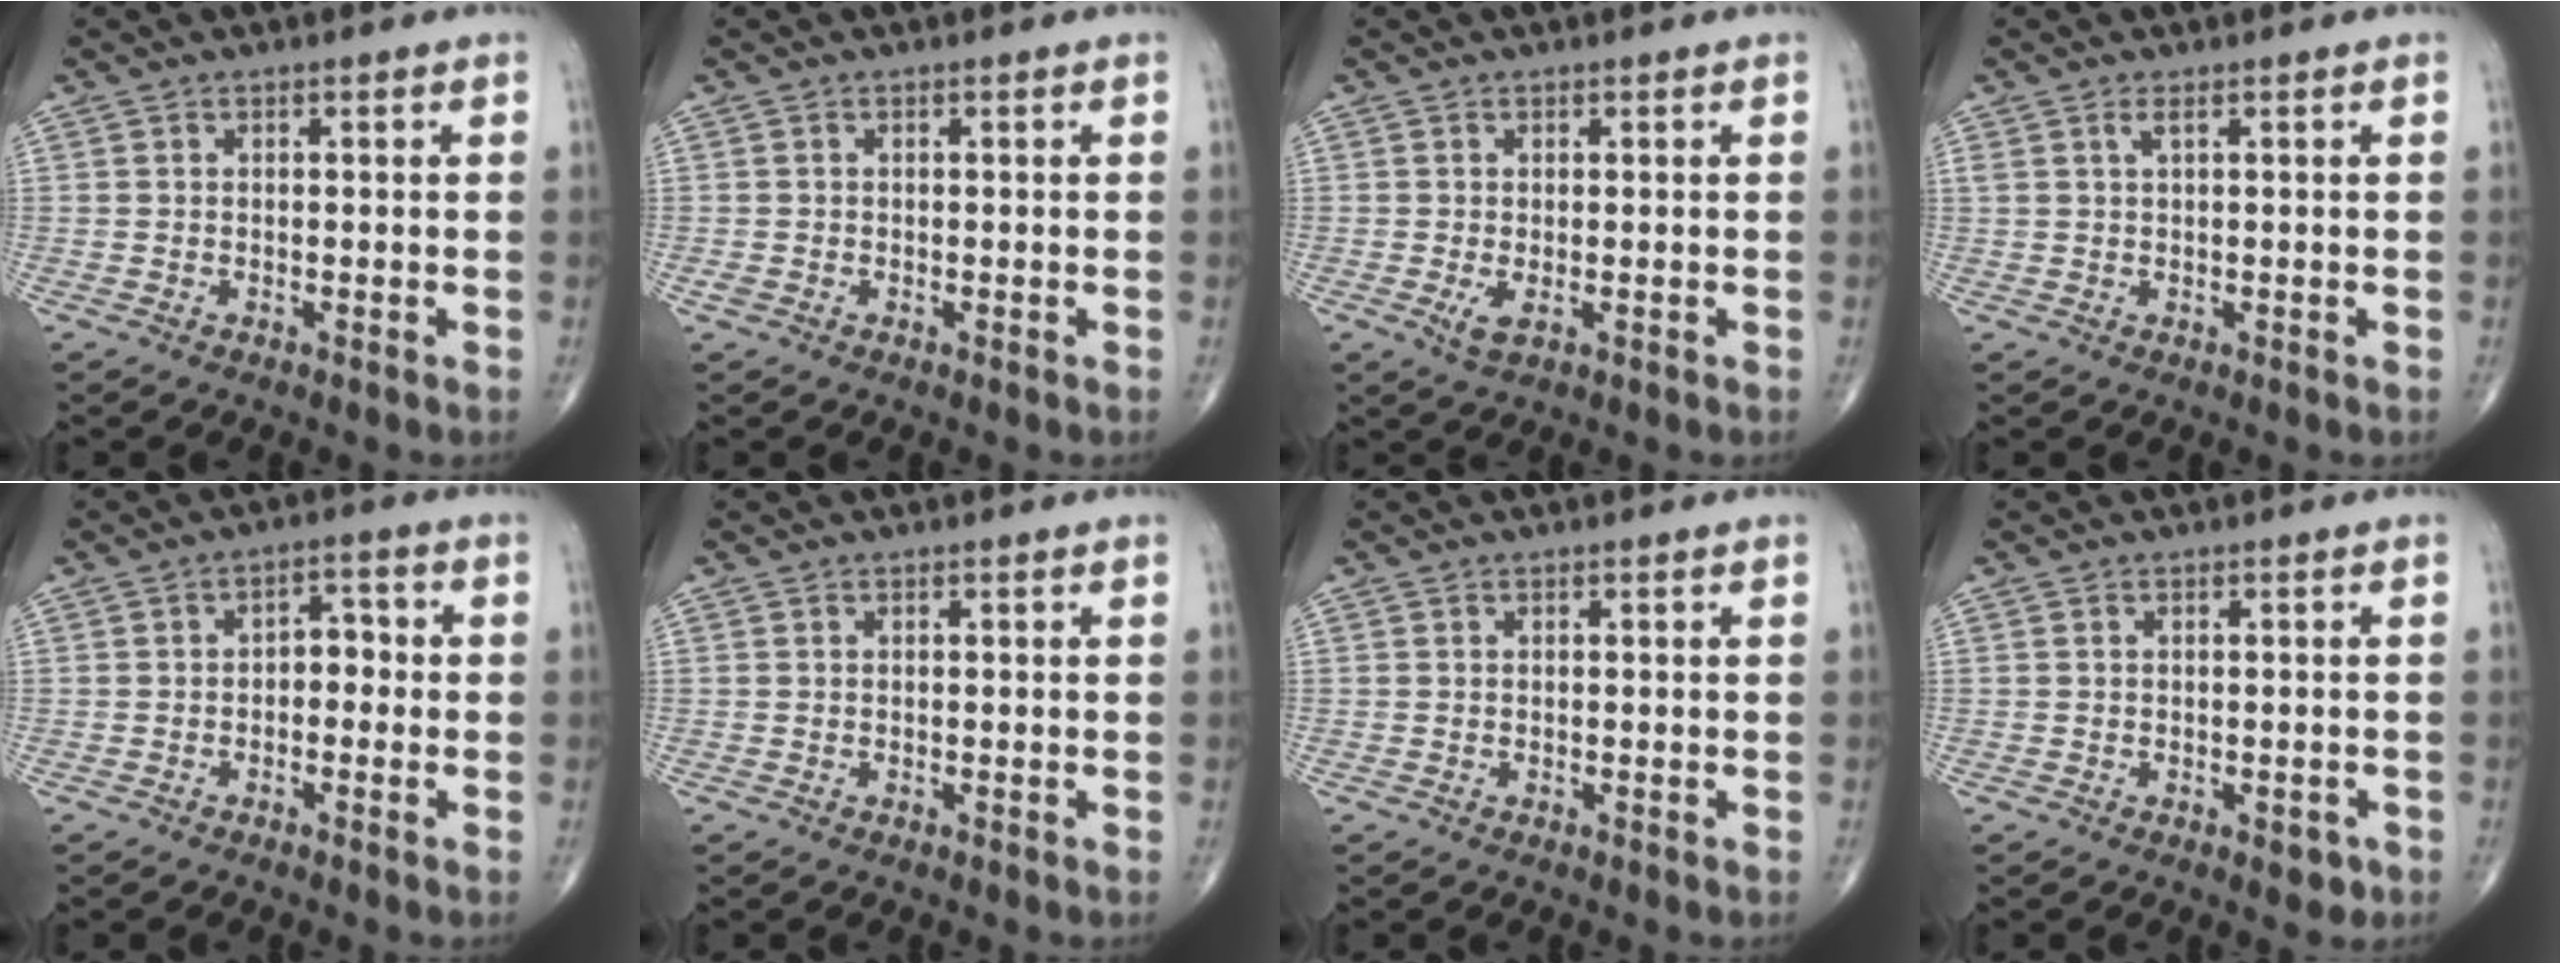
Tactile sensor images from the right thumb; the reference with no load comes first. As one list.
[{"total": 0.6, "force": [-0.2, 0.5, 0.3], "torque": [-0.009, -0.001, -0.005]}, {"total": 2.3, "force": [-0.5, 1.0, 2.0], "torque": [-0.042, -0.007, -0.004]}, {"total": 1.1, "force": [0.6, 0.2, 0.9], "torque": [-0.025, 0.005, 0.014]}, {"total": 3.7, "force": [-0.6, 2.4, 2.7], "torque": [-0.017, 0.019, -0.020]}, {"total": 0.0}, {"total": 0.0}, {"total": 2.3, "force": [-1.0, 1.2, 1.7], "torque": [-0.011, 0.000, -0.009]}]